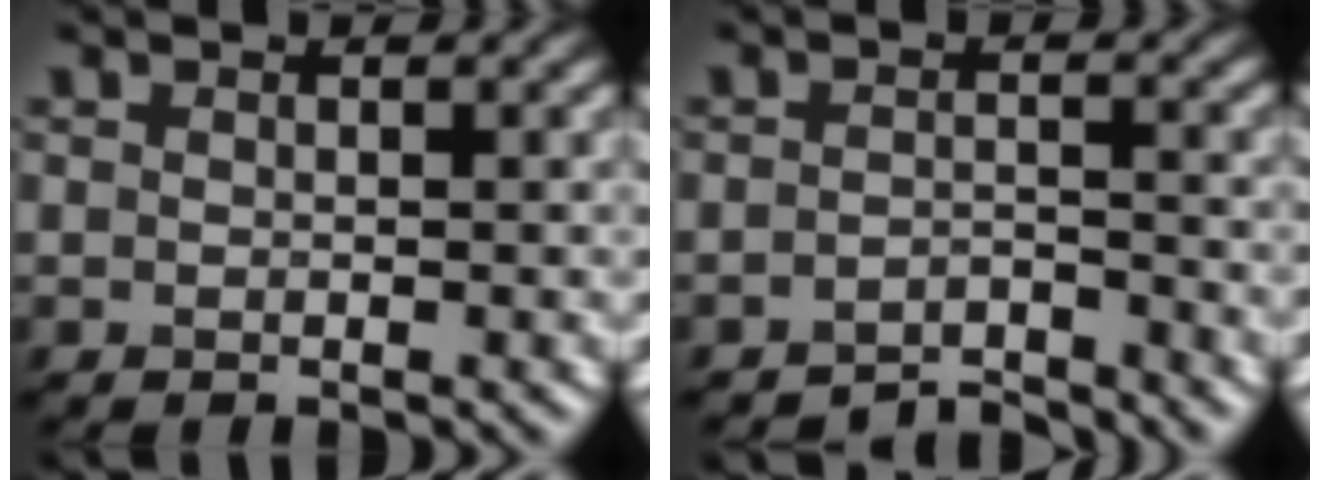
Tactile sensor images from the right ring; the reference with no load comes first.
{"total": 2.8, "force": [-2.7, 0.2, 0.5], "torque": [-0.004, 0.005, -0.049]}